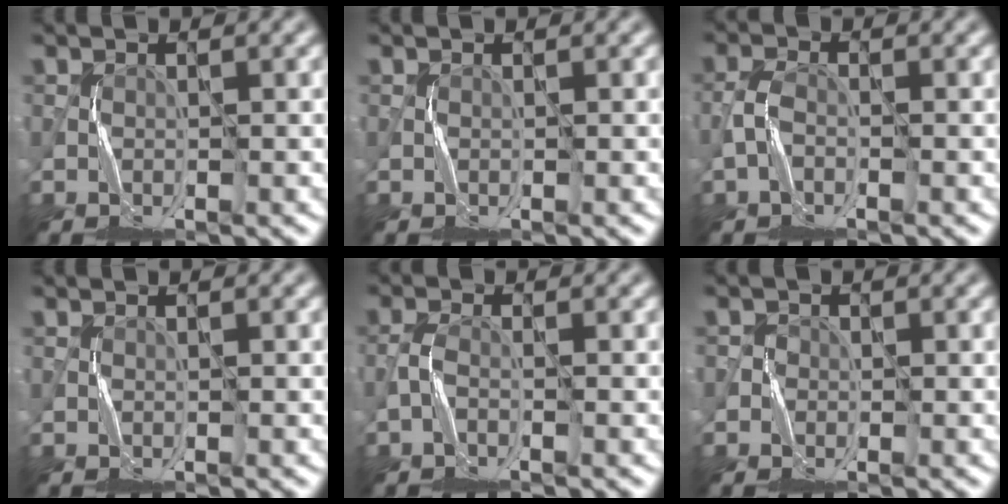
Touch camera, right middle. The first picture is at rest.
{"total": 0.0}
{"total": 1.3, "force": [-0.8, 0.5, 1.0], "torque": [-0.021, 0.003, -0.020]}
{"total": 0.0}
{"total": 0.9, "force": [-0.6, 0.0, 0.7], "torque": [-0.017, 0.002, -0.017]}
{"total": 1.0, "force": [-0.3, 0.9, -0.1], "torque": [0.014, 0.003, -0.004]}